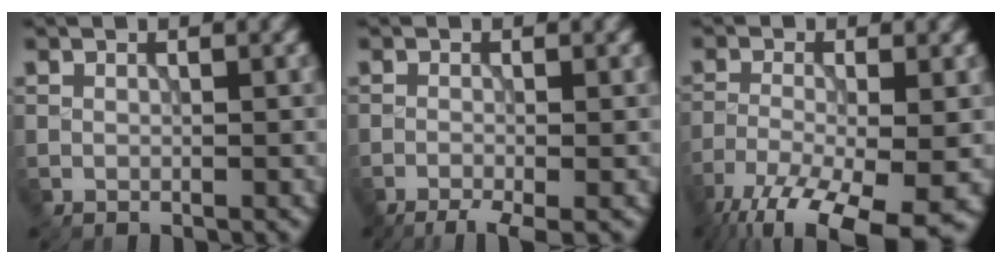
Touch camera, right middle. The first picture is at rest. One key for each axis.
{"total": 2.6, "fx": -1.9, "fy": 0.4, "fz": 1.8, "tx": -0.030, "ty": -0.004, "tz": -0.039}
{"total": 11.8, "fx": -7.7, "fy": 3.5, "fz": 8.2, "tx": -0.165, "ty": -0.045, "tz": -0.121}